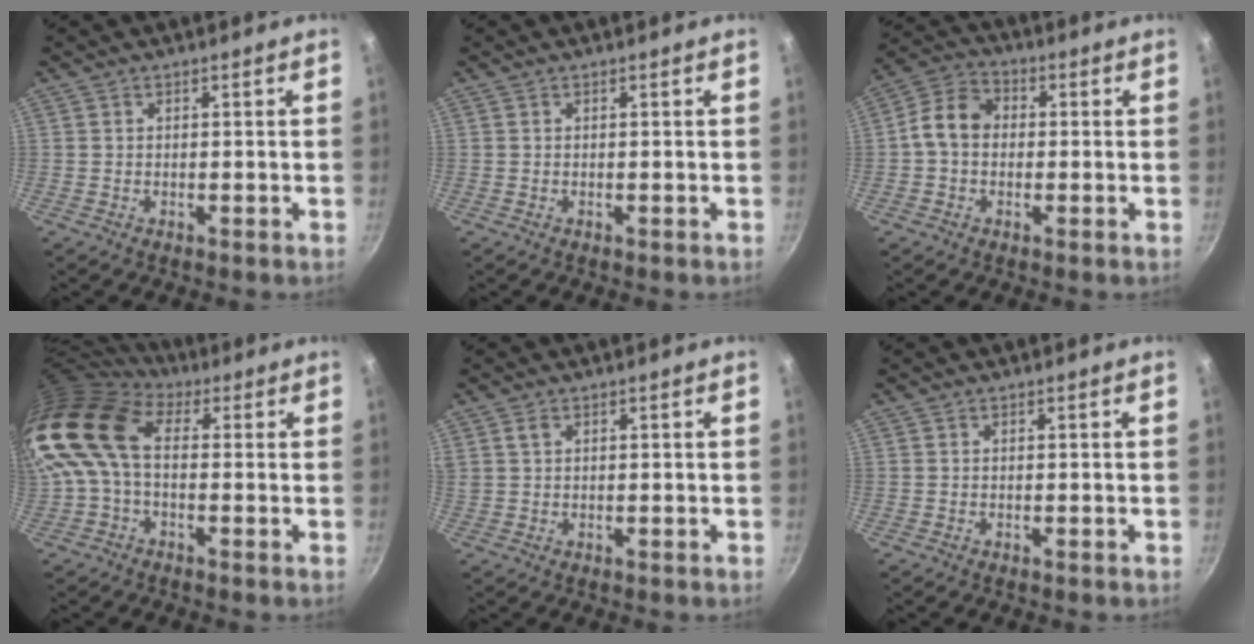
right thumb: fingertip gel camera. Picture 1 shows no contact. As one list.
[{"total": 0.0}, {"total": 7.9, "force": [-0.1, 6.3, 4.9], "torque": [-0.067, 0.022, -0.024]}, {"total": 15.1, "force": [1.5, 9.4, 11.7], "torque": [-0.234, 0.025, 0.012]}, {"total": 1.8, "force": [0.9, 1.1, 1.0], "torque": [-0.018, 0.001, 0.018]}, {"total": 0.0}]